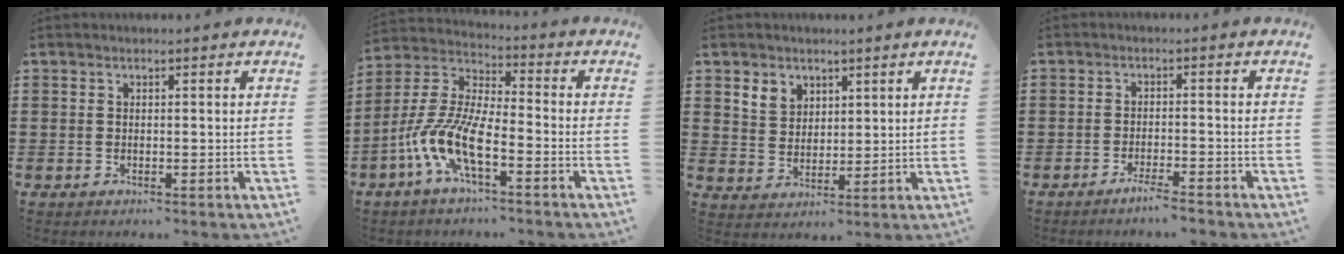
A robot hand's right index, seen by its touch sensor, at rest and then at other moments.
{"total": 9.8, "force": [-5.1, 2.4, 8.0], "torque": [-0.204, -0.018, -0.103]}
{"total": 4.0, "force": [2.4, 3.1, 0.6], "torque": [-0.027, 0.014, 0.046]}
{"total": 2.8, "force": [-2.4, 0.1, 1.5], "torque": [-0.024, 0.004, -0.044]}